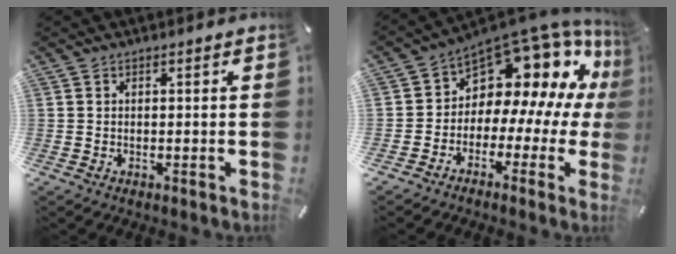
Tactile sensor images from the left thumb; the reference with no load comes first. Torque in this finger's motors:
{"motor_torque": [0.05, 1.48, 0.84, 0.59, 0.07]}